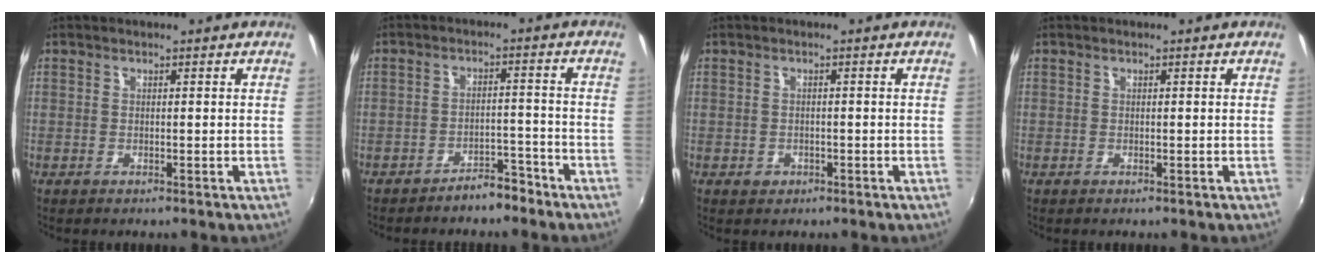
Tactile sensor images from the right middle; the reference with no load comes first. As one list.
[{"total": 4.7, "force": [-4.0, 1.7, 1.6], "torque": [-0.036, 0.013, -0.052]}, {"total": 1.5, "force": [-0.5, 1.4, 0.4], "torque": [-0.008, -0.002, -0.005]}, {"total": 0.0}]